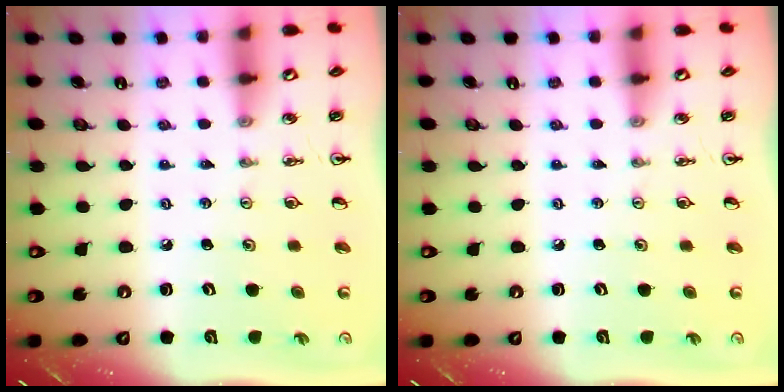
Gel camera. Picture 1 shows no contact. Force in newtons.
{"total": 0.0}